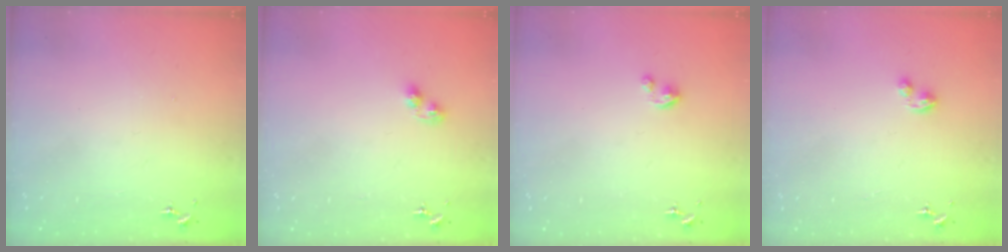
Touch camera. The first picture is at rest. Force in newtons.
{"total": 3.6, "press": 3.6, "slide": 0.4}
{"total": 2.6, "press": 2.6, "slide": 0.3}
{"total": 1.9, "press": 1.9, "slide": 0.3}